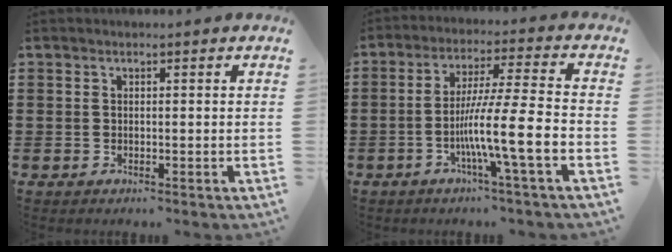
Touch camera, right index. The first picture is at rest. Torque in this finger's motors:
{"motor_torque": [2.14, 0.00, 0.95, 0.21]}